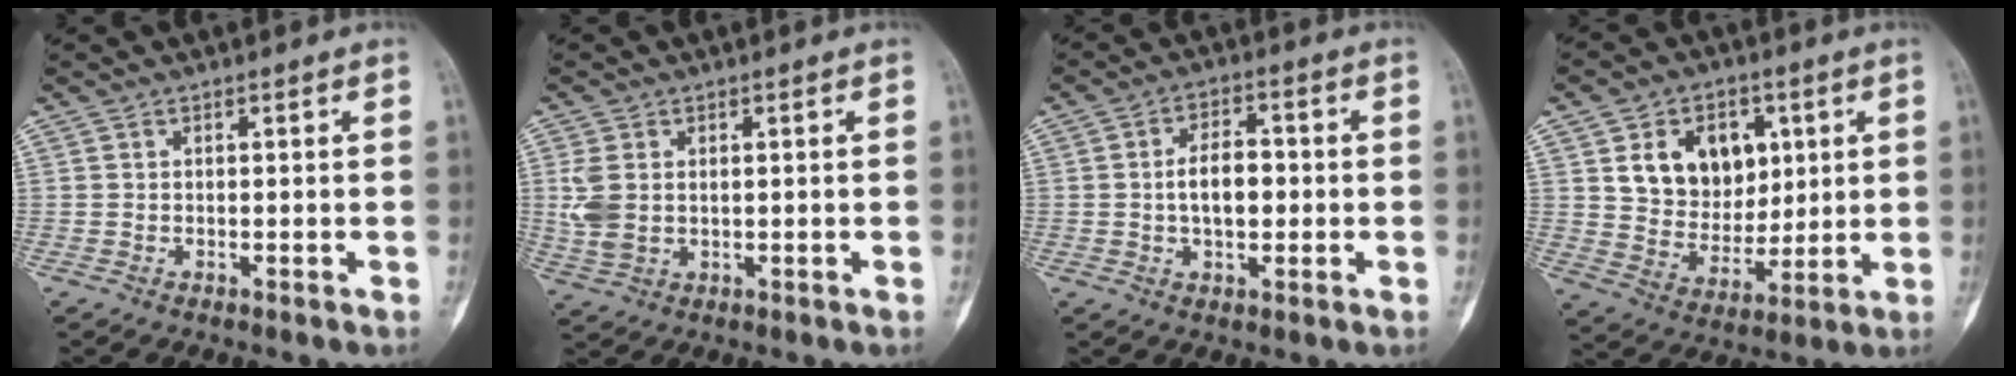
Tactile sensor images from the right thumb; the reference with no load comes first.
{"total": 5.5, "force": [0.8, 3.7, 4.0], "torque": [-0.100, 0.000, 0.023]}
{"total": 7.4, "force": [-0.2, 4.2, 6.1], "torque": [-0.087, 0.013, -0.009]}
{"total": 14.2, "force": [4.5, 10.6, 8.3], "torque": [-0.080, -0.022, 0.085]}